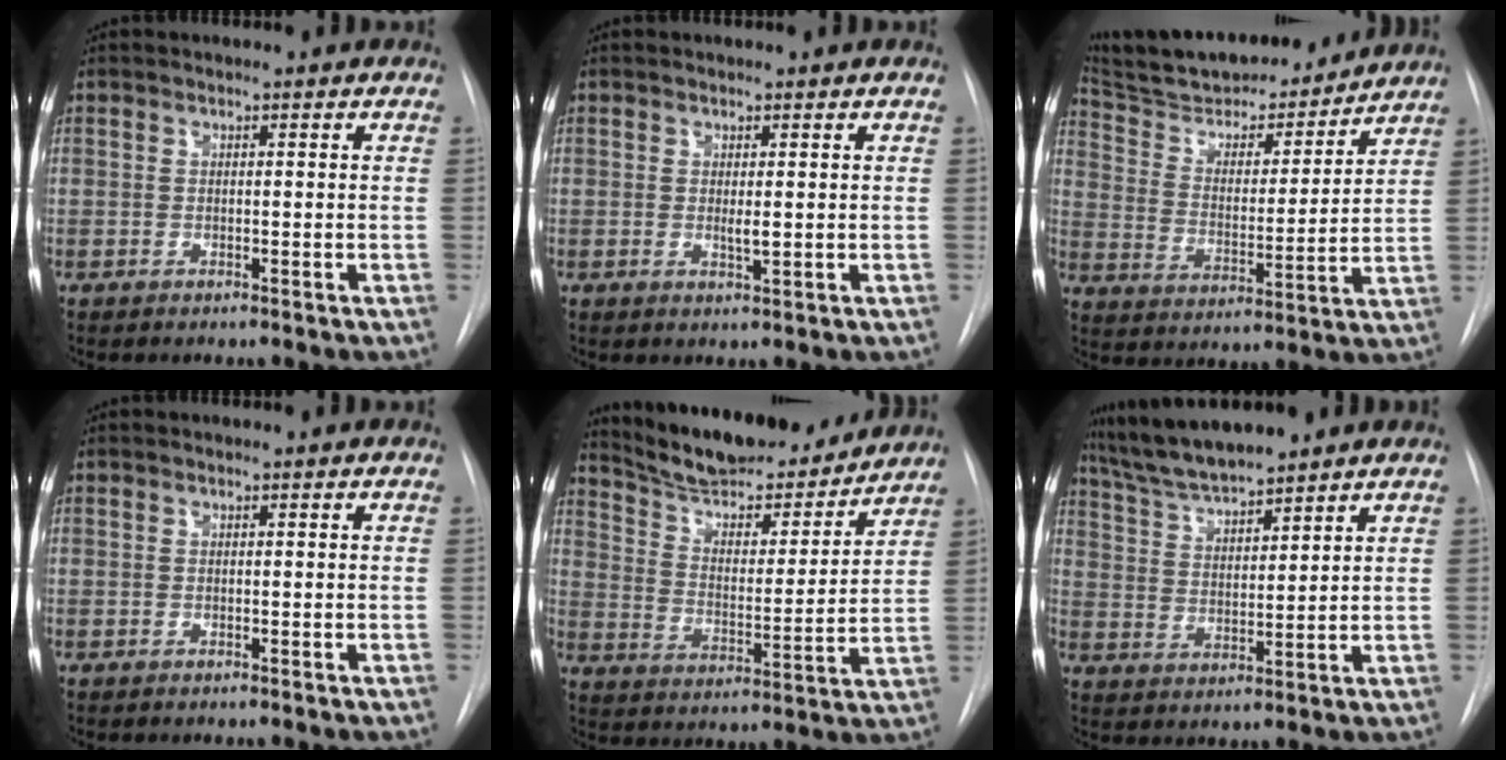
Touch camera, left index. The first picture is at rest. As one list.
[{"total": 1.3, "force": [0.2, 0.3, 1.3], "torque": [-0.024, -0.003, 0.007]}, {"total": 21.0, "force": [19.0, 4.7, 7.6], "torque": [-0.129, 0.004, 0.294]}, {"total": 0.0}, {"total": 19.9, "force": [18.0, 4.2, 7.3], "torque": [-0.111, -0.005, 0.273]}, {"total": 9.9, "force": [9.0, 0.6, 4.0], "torque": [-0.078, 0.018, 0.171]}]